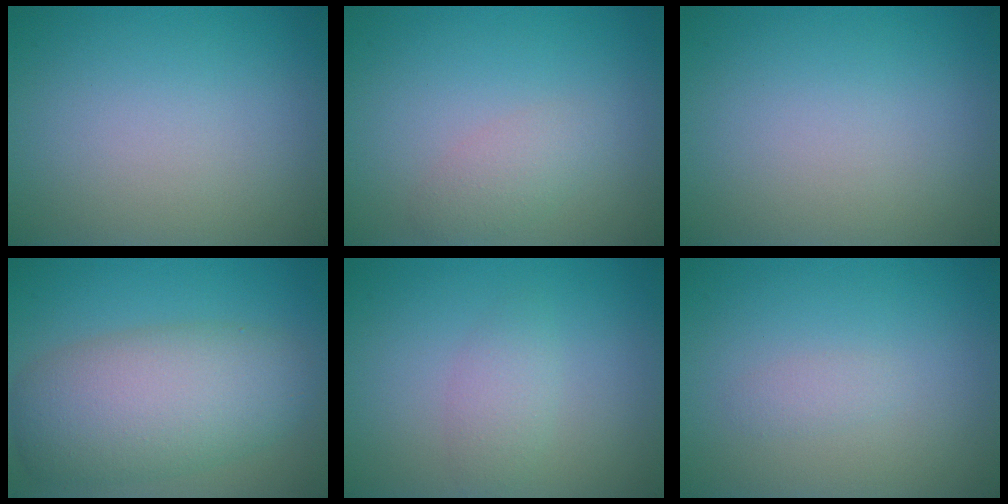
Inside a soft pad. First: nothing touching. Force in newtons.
{"total": 1.8, "press": 1.8, "slide": 0.2}
{"total": 0.0}
{"total": 8.2, "press": 8.2, "slide": 0.4}
{"total": 1.8, "press": 1.8, "slide": 0.1}
{"total": 0.8, "press": 0.8, "slide": 0.1}